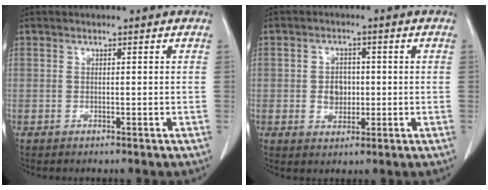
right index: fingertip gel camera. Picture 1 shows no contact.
{"total": 3.8, "force": [-0.2, 3.0, 2.3], "torque": [-0.036, 0.006, 0.001]}